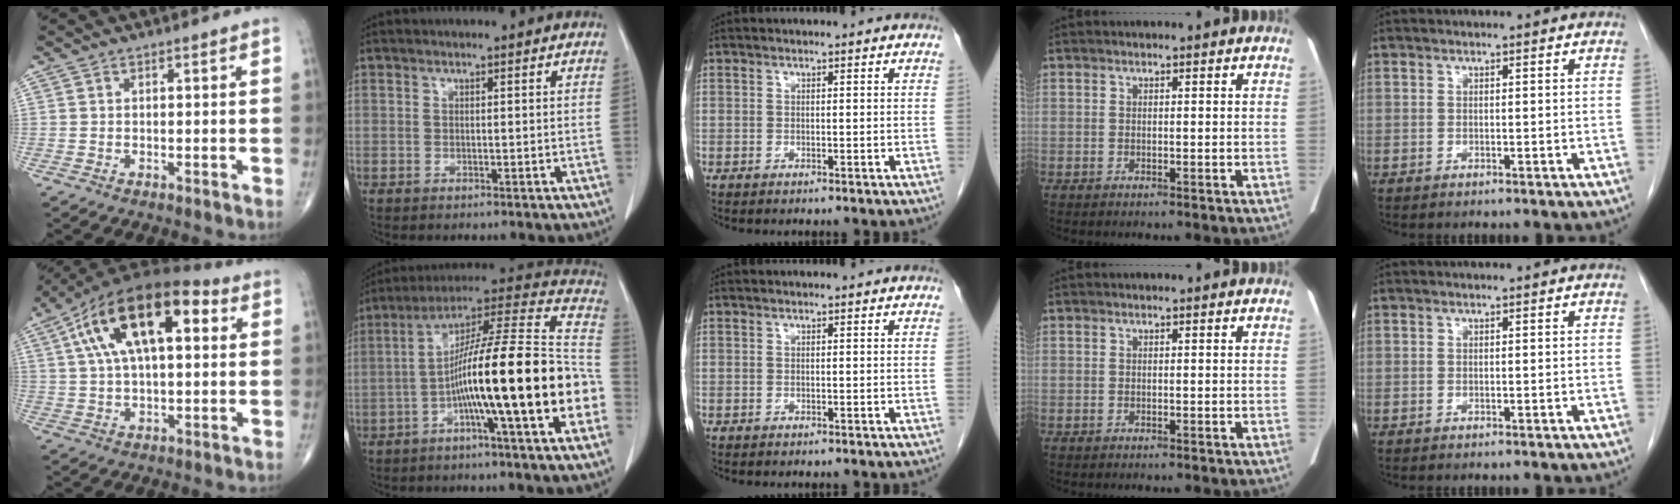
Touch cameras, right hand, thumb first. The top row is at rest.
{"thumb": {"total": 19.4, "force": [5.9, 9.0, 16.1], "torque": [-0.278, 0.025, 0.090]}, "index": {"total": 21.8, "force": [-5.8, 0.7, 21.0], "torque": [-0.286, 0.026, -0.095]}}